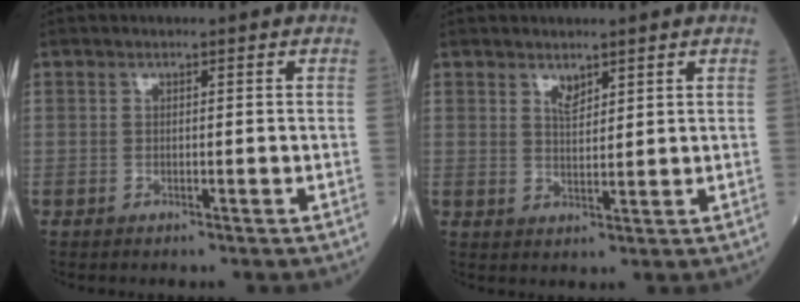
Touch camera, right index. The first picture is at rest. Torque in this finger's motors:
{"motor_torque": [0.06, 0.08, 0.01, 0.01]}